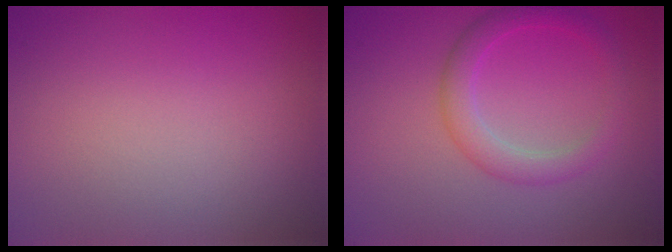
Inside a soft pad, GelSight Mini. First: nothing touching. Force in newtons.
{"total": 2.7, "press": 2.7, "slide": 0.1}